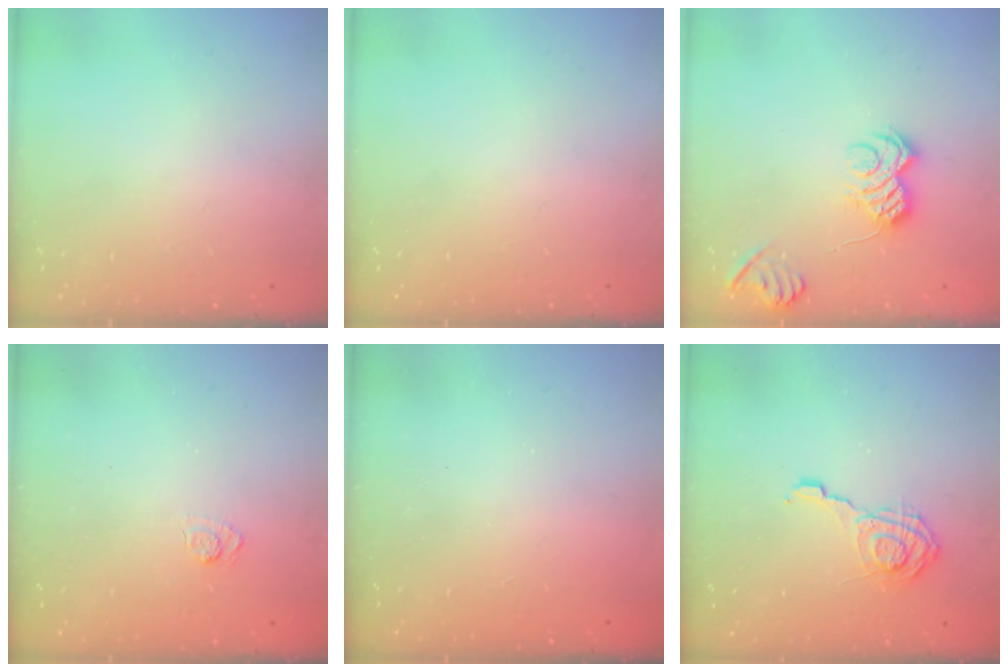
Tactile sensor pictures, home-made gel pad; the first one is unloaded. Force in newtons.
{"total": 0.0}
{"total": 8.8, "press": 8.7, "slide": 1.3}
{"total": 2.7, "press": 2.3, "slide": 1.4}
{"total": 2.3, "press": 2.2, "slide": 0.8}
{"total": 9.9, "press": 9.9, "slide": 0.5}